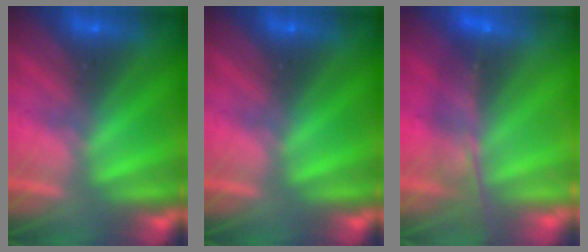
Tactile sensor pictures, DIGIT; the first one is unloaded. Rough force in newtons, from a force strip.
{"total": 0.0}
{"total": 10.6}